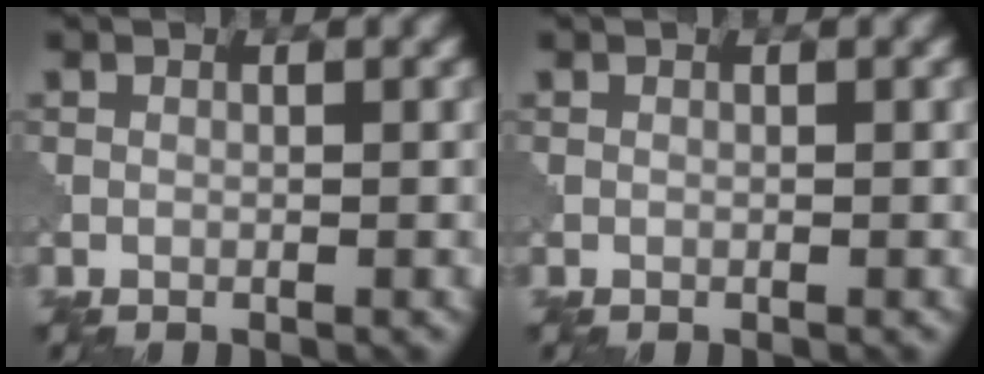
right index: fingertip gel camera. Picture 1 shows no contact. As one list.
[{"total": 0.0}]